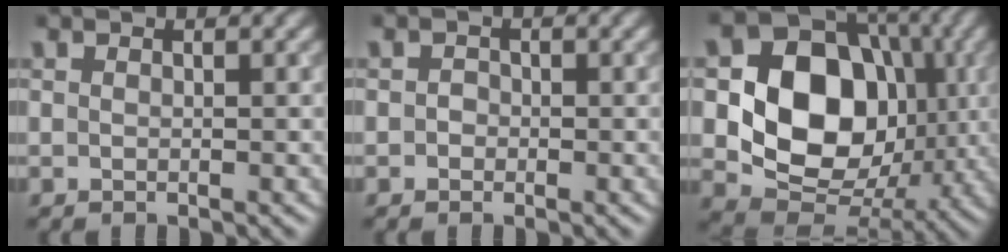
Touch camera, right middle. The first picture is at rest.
{"total": 0.7, "force": [-0.2, 0.7, 0.2], "torque": [-0.001, -0.003, -0.005]}
{"total": 12.5, "force": [0.4, 9.8, 7.7], "torque": [-0.127, -0.005, -0.003]}